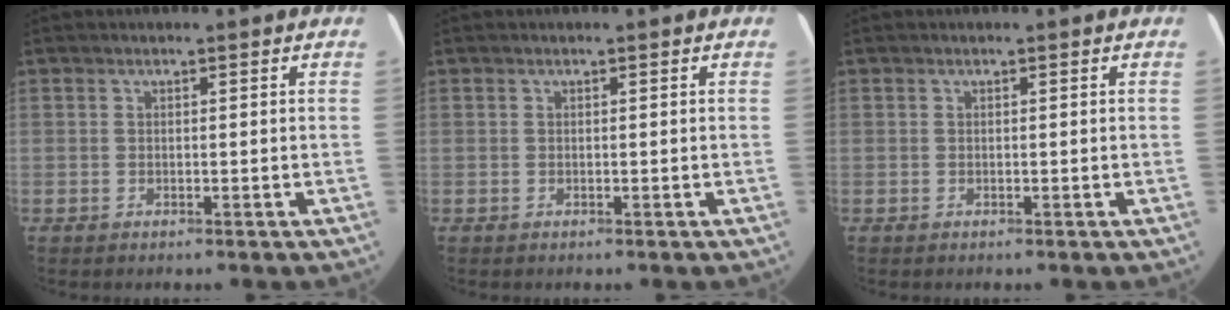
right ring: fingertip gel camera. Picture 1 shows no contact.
{"total": 0.0}
{"total": 0.0}